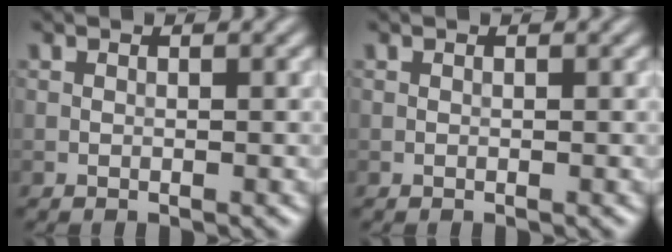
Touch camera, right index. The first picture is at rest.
{"total": 0.0}